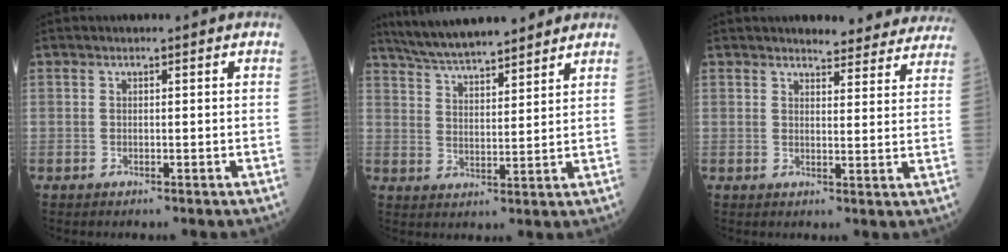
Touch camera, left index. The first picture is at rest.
{"total": 12.6, "force": [11.2, 1.9, 5.5], "torque": [-0.094, 0.022, 0.185]}
{"total": 12.1, "force": [11.6, 2.7, 2.2], "torque": [0.007, -0.020, 0.107]}